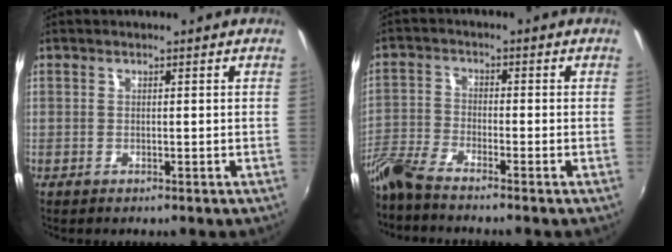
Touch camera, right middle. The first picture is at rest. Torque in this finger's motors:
{"motor_torque": [1.08, -1.06, 0.61, 0.21]}